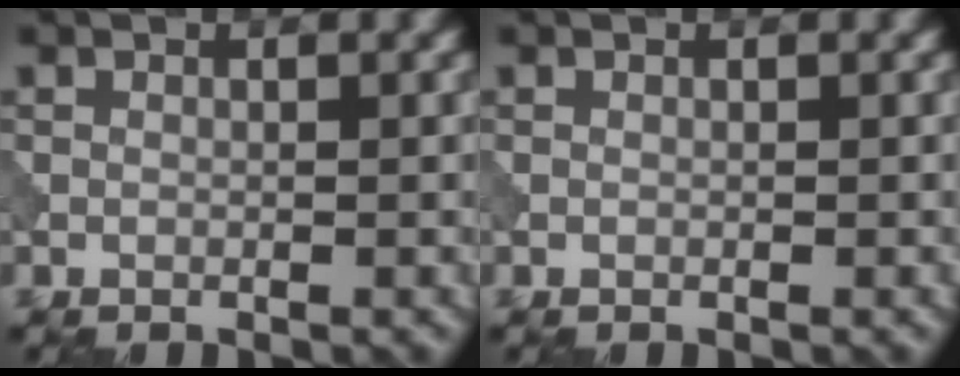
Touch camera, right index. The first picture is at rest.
{"total": 0.0}